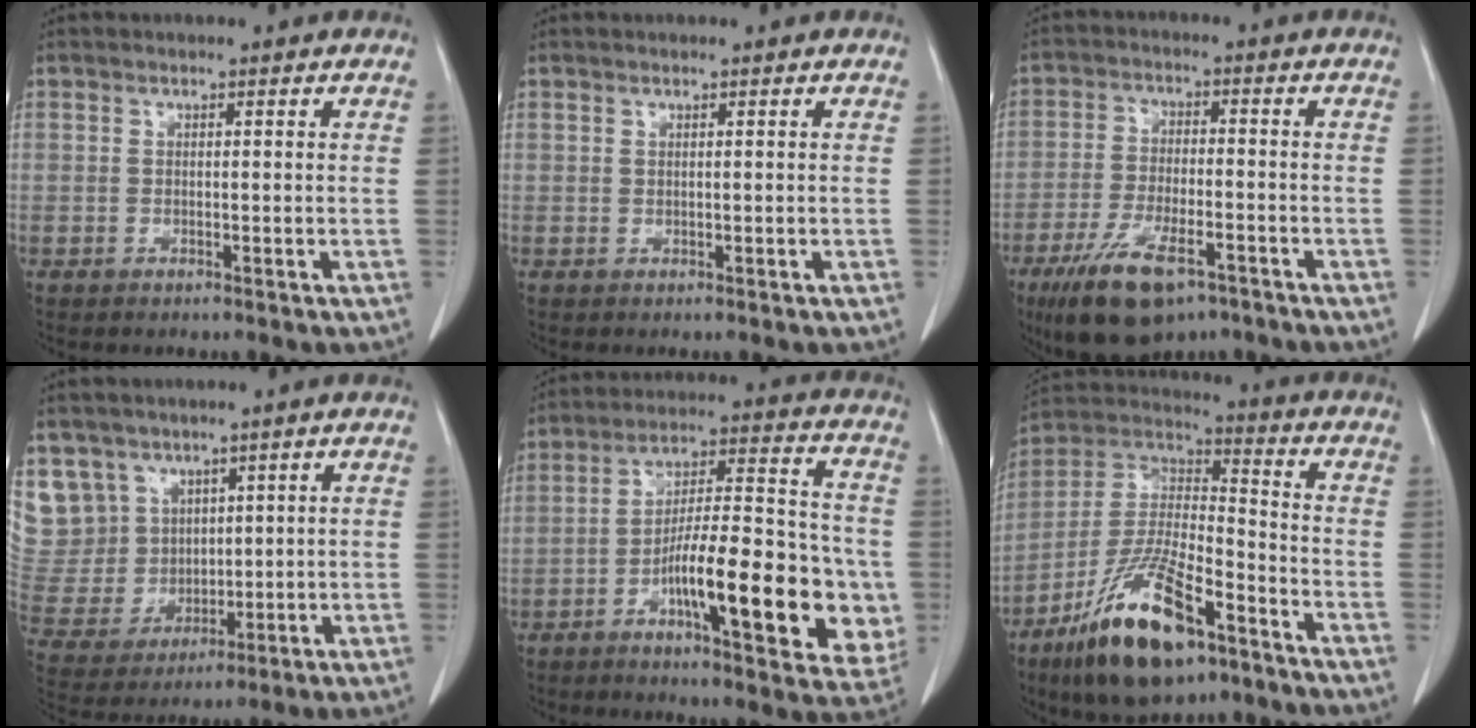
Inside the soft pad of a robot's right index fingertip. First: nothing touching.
{"total": 0.0}
{"total": 11.9, "force": [-7.5, 4.1, 8.3], "torque": [-0.161, -0.014, -0.126]}
{"total": 12.0, "force": [6.5, 10.0, 1.6], "torque": [-0.059, 0.044, 0.156]}
{"total": 20.2, "force": [-5.7, 4.9, 18.7], "torque": [-0.244, 0.017, -0.078]}
{"total": 18.3, "force": [-11.2, 5.4, 13.5], "torque": [-0.286, -0.014, -0.206]}